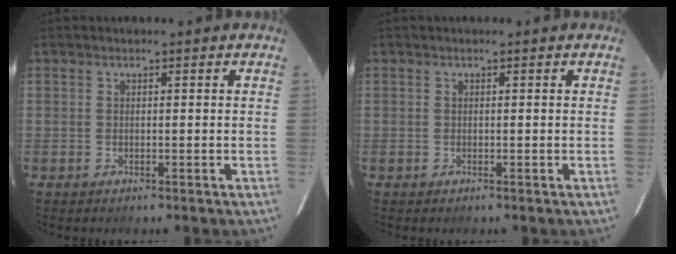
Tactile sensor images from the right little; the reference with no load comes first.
{"total": 0.0}